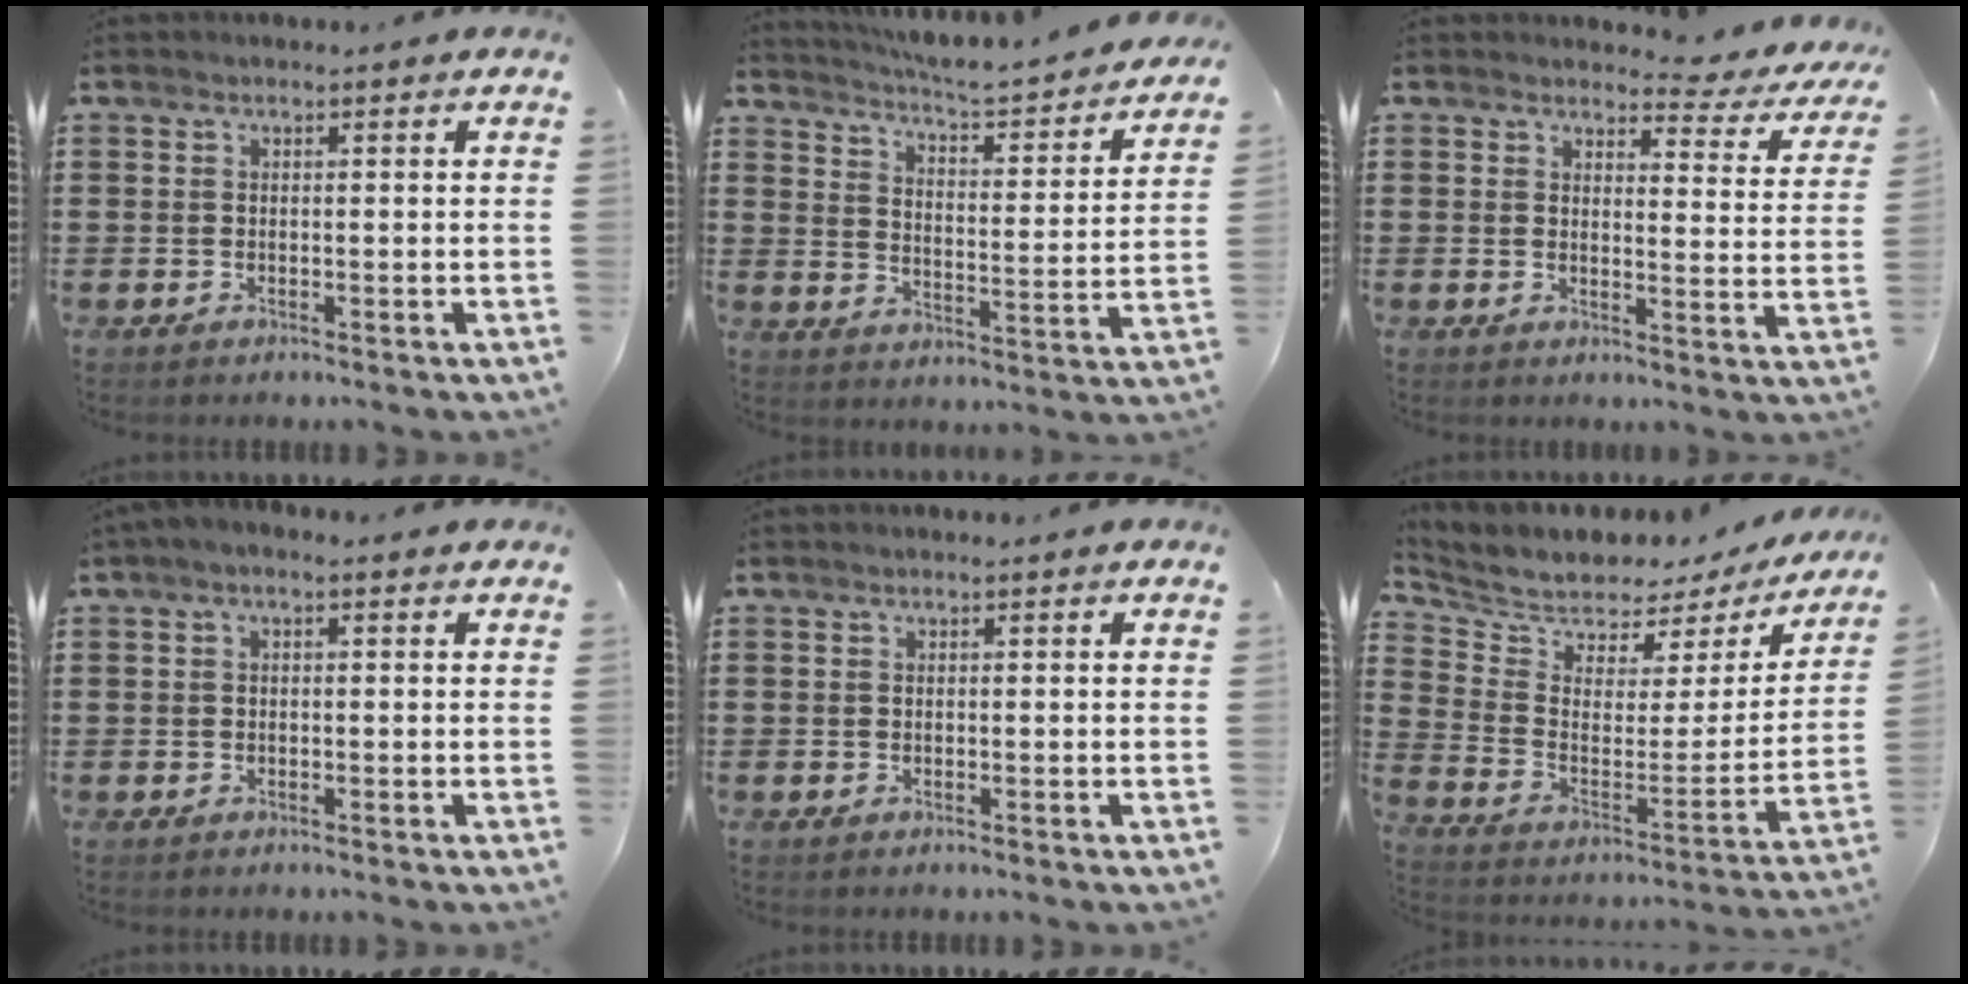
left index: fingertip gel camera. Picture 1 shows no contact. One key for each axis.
{"total": 4.3, "fx": 4.1, "fy": -0.5, "fz": 1.2, "tx": -0.048, "ty": -0.038, "tz": 0.061}
{"total": 3.7, "fx": 3.2, "fy": 1.2, "fz": 1.4, "tx": -0.028, "ty": -0.021, "tz": 0.051}
{"total": 1.0, "fx": -0.5, "fy": 0.4, "fz": 0.8, "tx": -0.014, "ty": 0.000, "tz": -0.009}
{"total": 0.0}
{"total": 4.6, "fx": 4.4, "fy": 1.5, "fz": -0.3, "tx": -0.034, "ty": -0.042, "tz": 0.068}